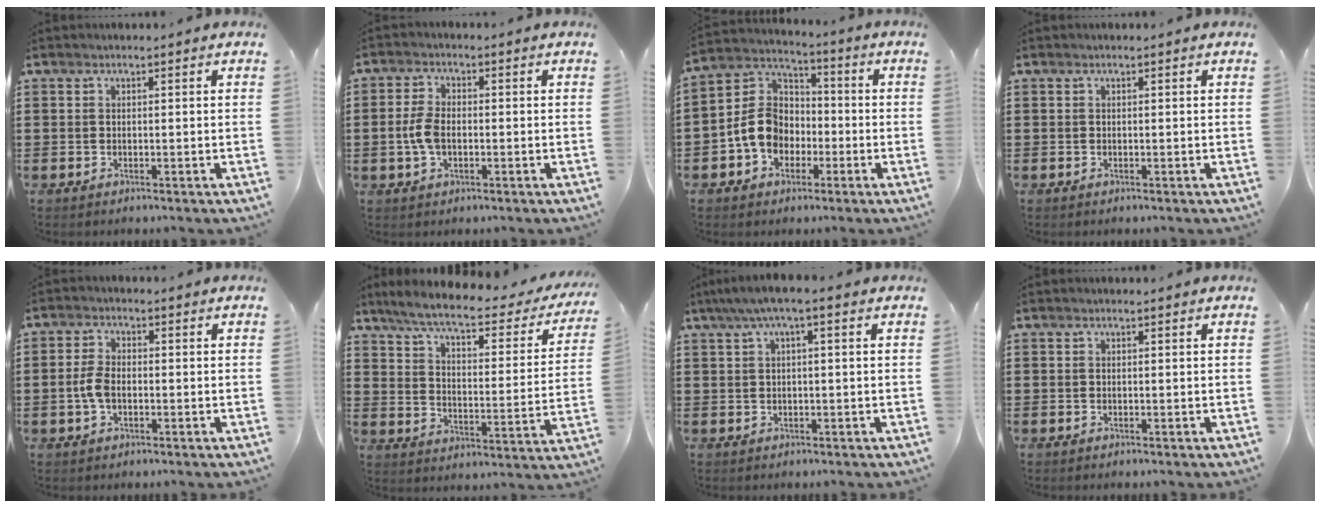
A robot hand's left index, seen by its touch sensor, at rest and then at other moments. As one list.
[{"total": 4.7, "force": [-0.6, 2.5, 3.9], "torque": [-0.093, -0.002, -0.016]}, {"total": 9.0, "force": [-2.5, 7.3, 4.7], "torque": [-0.139, 0.013, -0.056]}, {"total": 0.0}, {"total": 4.1, "force": [-0.7, 2.1, 3.4], "torque": [-0.084, -0.003, -0.018]}, {"total": 6.6, "force": [5.2, 0.5, 4.0], "torque": [-0.098, -0.031, 0.085]}, {"total": 2.6, "force": [-0.1, 0.3, 2.6], "torque": [-0.046, 0.001, -0.004]}, {"total": 0.0}]